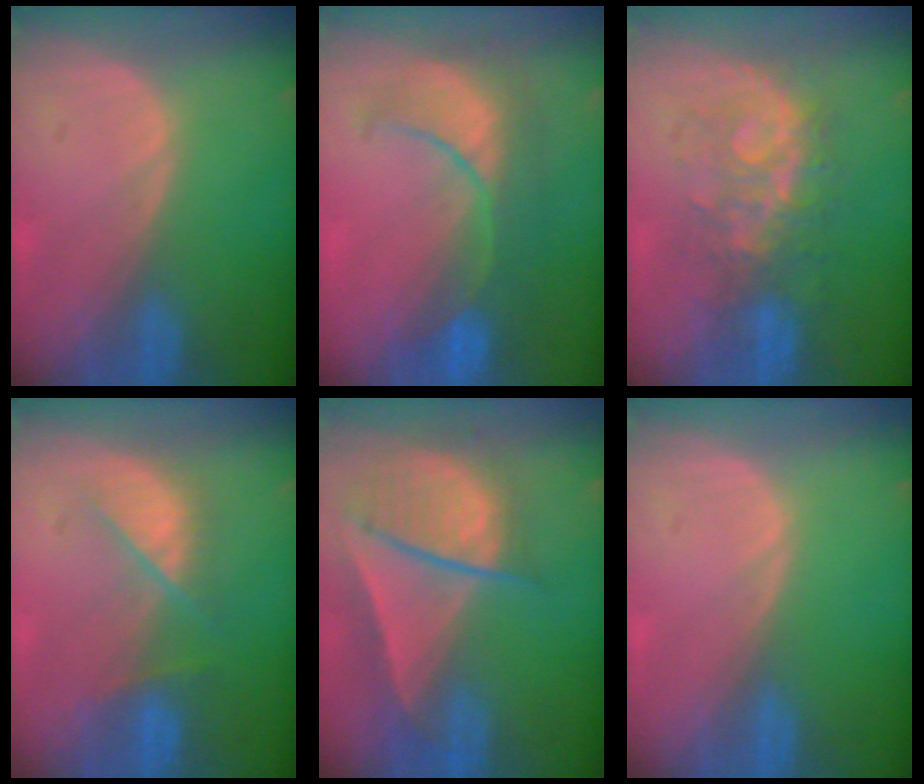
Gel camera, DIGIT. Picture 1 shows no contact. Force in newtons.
{"total": 8.7, "press": 8.5, "slide": 2.1}
{"total": 7.7, "press": 7.6, "slide": 0.7}
{"total": 5.1, "press": 5.1, "slide": 0.8}
{"total": 9.2, "press": 8.0, "slide": 4.6}
{"total": 0.0}